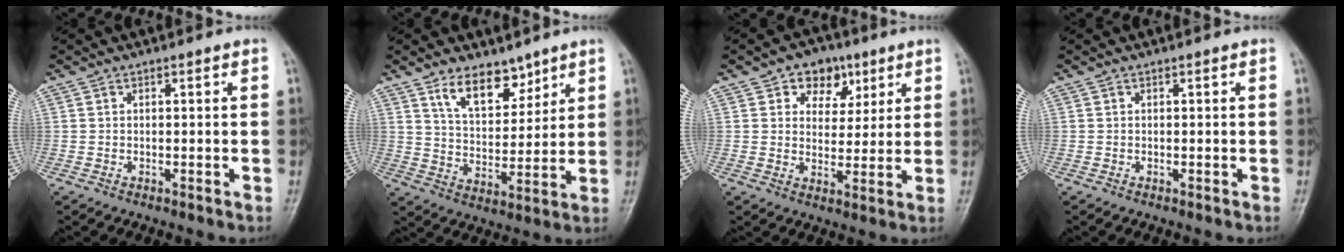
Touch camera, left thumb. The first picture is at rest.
{"total": 9.5, "force": [6.5, 5.0, 4.8], "torque": [-0.045, -0.050, 0.119]}
{"total": 8.1, "force": [4.1, 6.1, 3.4], "torque": [-0.009, -0.011, 0.059]}
{"total": 0.0}